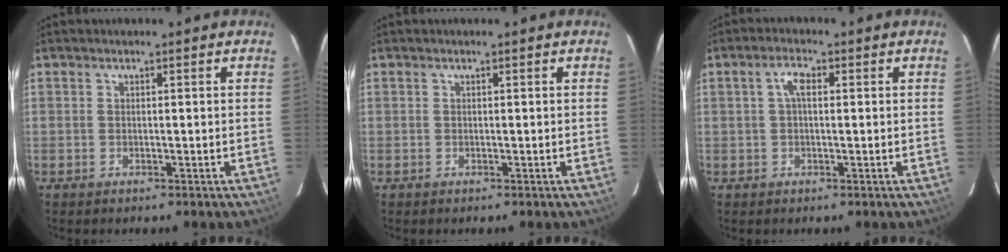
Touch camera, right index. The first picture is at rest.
{"total": 0.0}
{"total": 2.9, "force": [0.5, 1.2, 2.6], "torque": [-0.052, 0.011, 0.009]}